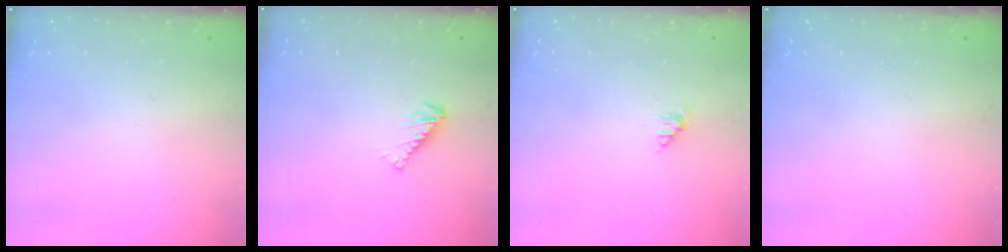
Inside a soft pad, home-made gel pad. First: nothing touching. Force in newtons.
{"total": 3.4, "press": 3.3, "slide": 0.5}
{"total": 1.1, "press": 1.0, "slide": 0.2}
{"total": 0.0}